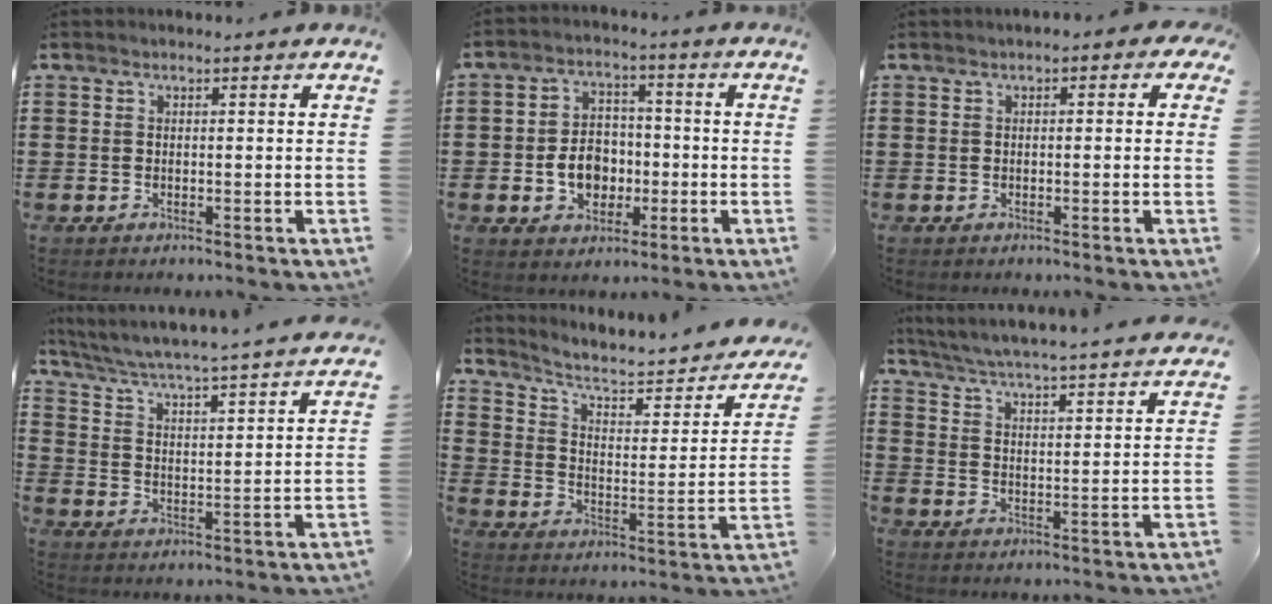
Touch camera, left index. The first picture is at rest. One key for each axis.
{"total": 6.8, "fx": -1.4, "fy": 5.3, "fz": 4.0, "tx": -0.071, "ty": 0.006, "tz": -0.029}
{"total": 1.1, "fx": -0.3, "fy": 0.7, "fz": 0.8, "tx": -0.017, "ty": 0.004, "tz": -0.008}
{"total": 3.8, "fx": 3.3, "fy": -0.8, "fz": 1.6, "tx": -0.050, "ty": -0.041, "tz": 0.044}
{"total": 4.6, "fx": 3.1, "fy": 1.8, "fz": 2.9, "tx": -0.074, "ty": -0.023, "tz": 0.045}
{"total": 4.1, "fx": 3.8, "fy": -1.0, "fz": 1.3, "tx": -0.045, "ty": -0.042, "tz": 0.054}